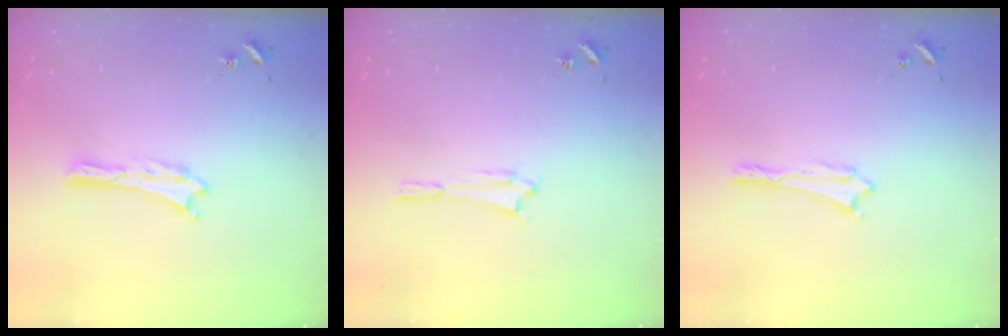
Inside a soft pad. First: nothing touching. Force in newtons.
{"total": 1.6, "press": 1.6, "slide": 0.1}
{"total": 0.0}